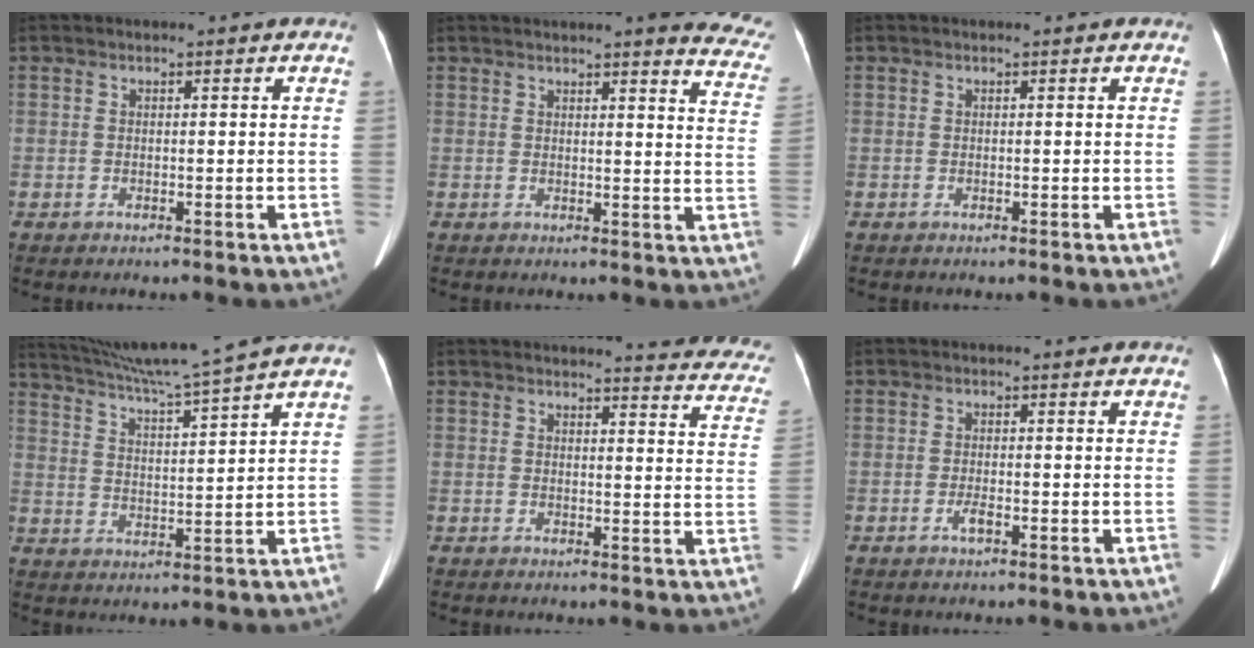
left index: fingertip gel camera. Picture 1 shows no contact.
{"total": 13.8, "force": [12.4, 1.5, 5.9], "torque": [-0.040, -0.053, 0.107]}
{"total": 0.0}
{"total": 12.6, "force": [11.1, -2.8, 5.3], "torque": [-0.101, -0.013, 0.181]}
{"total": 14.6, "force": [14.0, 1.9, 3.6], "torque": [-0.012, -0.083, 0.117]}
{"total": 2.1, "force": [-1.9, 0.2, 0.7], "torque": [-0.018, -0.001, -0.028]}